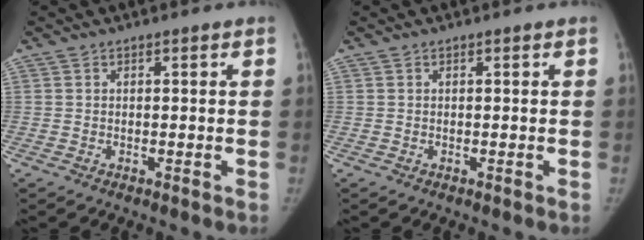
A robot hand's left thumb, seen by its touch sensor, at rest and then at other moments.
{"total": 0.0}